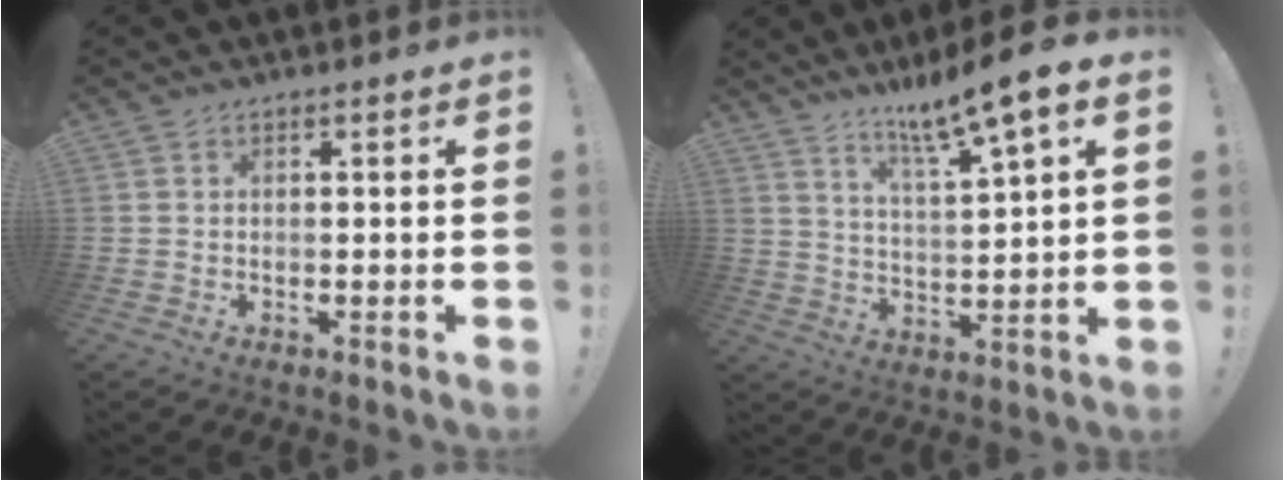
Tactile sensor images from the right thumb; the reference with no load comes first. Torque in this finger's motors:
{"motor_torque": [-0.38, 1.29, 0.13, 0.21, 0.27]}